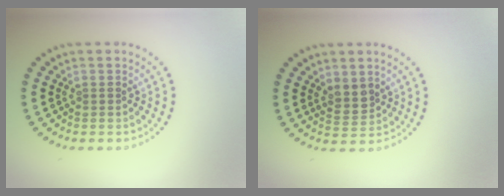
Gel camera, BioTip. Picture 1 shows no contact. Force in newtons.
{"total": 2.1, "press": 1.9, "slide": 0.9}